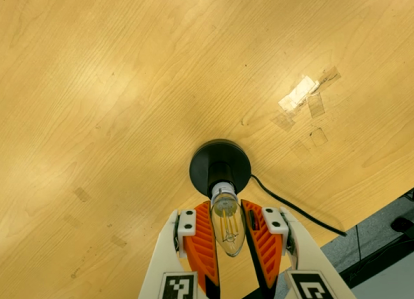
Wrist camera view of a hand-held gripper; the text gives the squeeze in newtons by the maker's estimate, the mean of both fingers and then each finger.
{"total": 10.4, "left": 9.9, "right": 10.9}